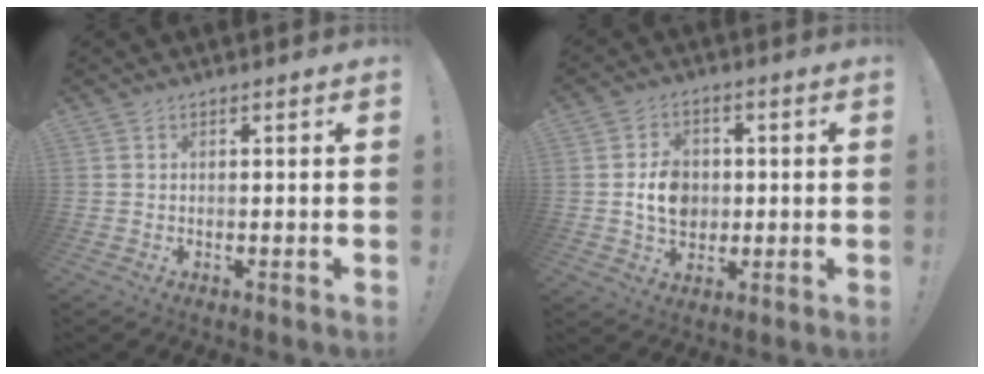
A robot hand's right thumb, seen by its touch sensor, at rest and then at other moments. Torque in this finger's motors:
{"motor_torque": [0.92, 1.14, 0.11, -0.10, 0.00]}